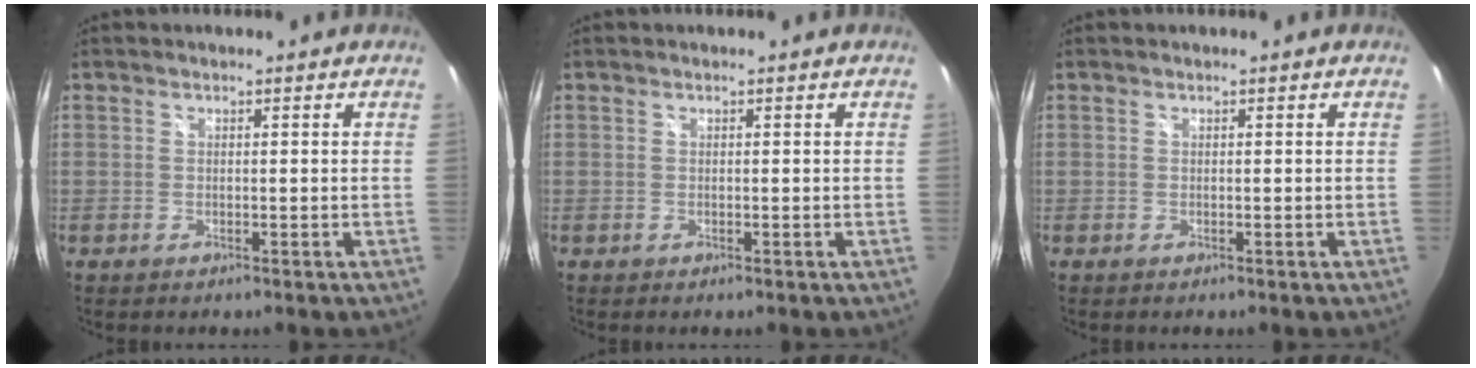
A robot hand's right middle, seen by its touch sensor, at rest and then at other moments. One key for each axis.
{"total": 0.0}
{"total": 0.0}